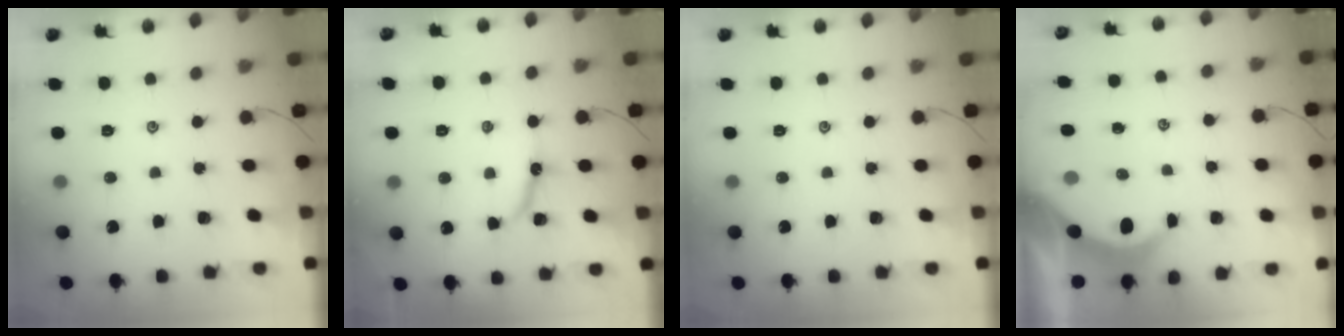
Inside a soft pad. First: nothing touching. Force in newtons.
{"total": 8.2, "press": 8.2, "slide": 0.7}
{"total": 0.0}
{"total": 3.3, "press": 3.3, "slide": 0.3}